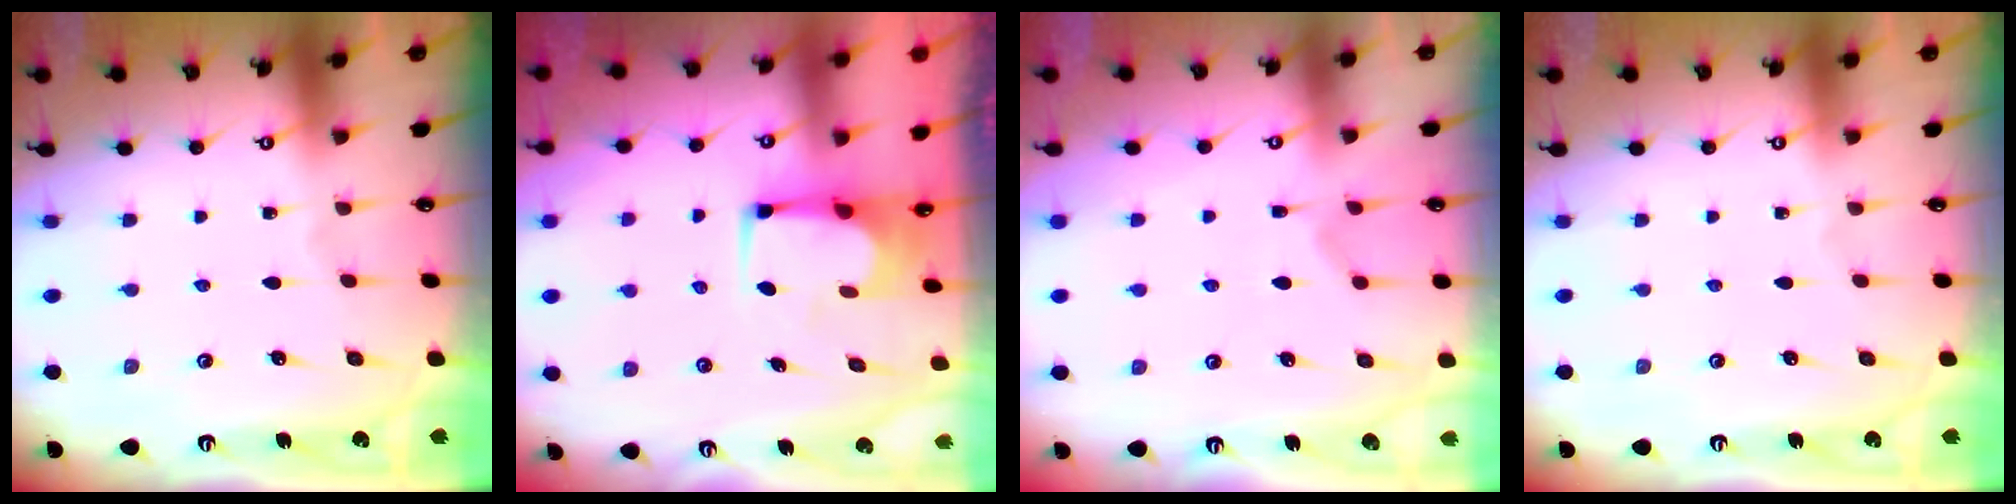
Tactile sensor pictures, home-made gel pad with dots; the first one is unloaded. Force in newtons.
{"total": 2.4, "press": 2.4, "slide": 0.2}
{"total": 2.3, "press": 1.9, "slide": 1.3}
{"total": 0.0}